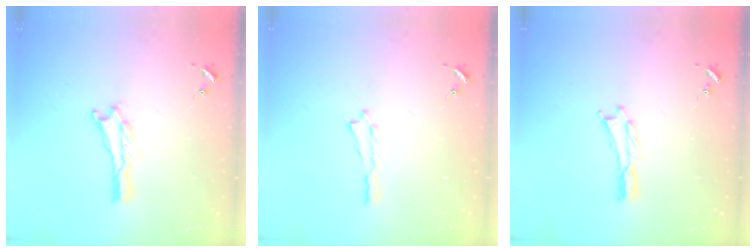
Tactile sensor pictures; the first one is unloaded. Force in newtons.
{"total": 0.0}
{"total": 0.0}